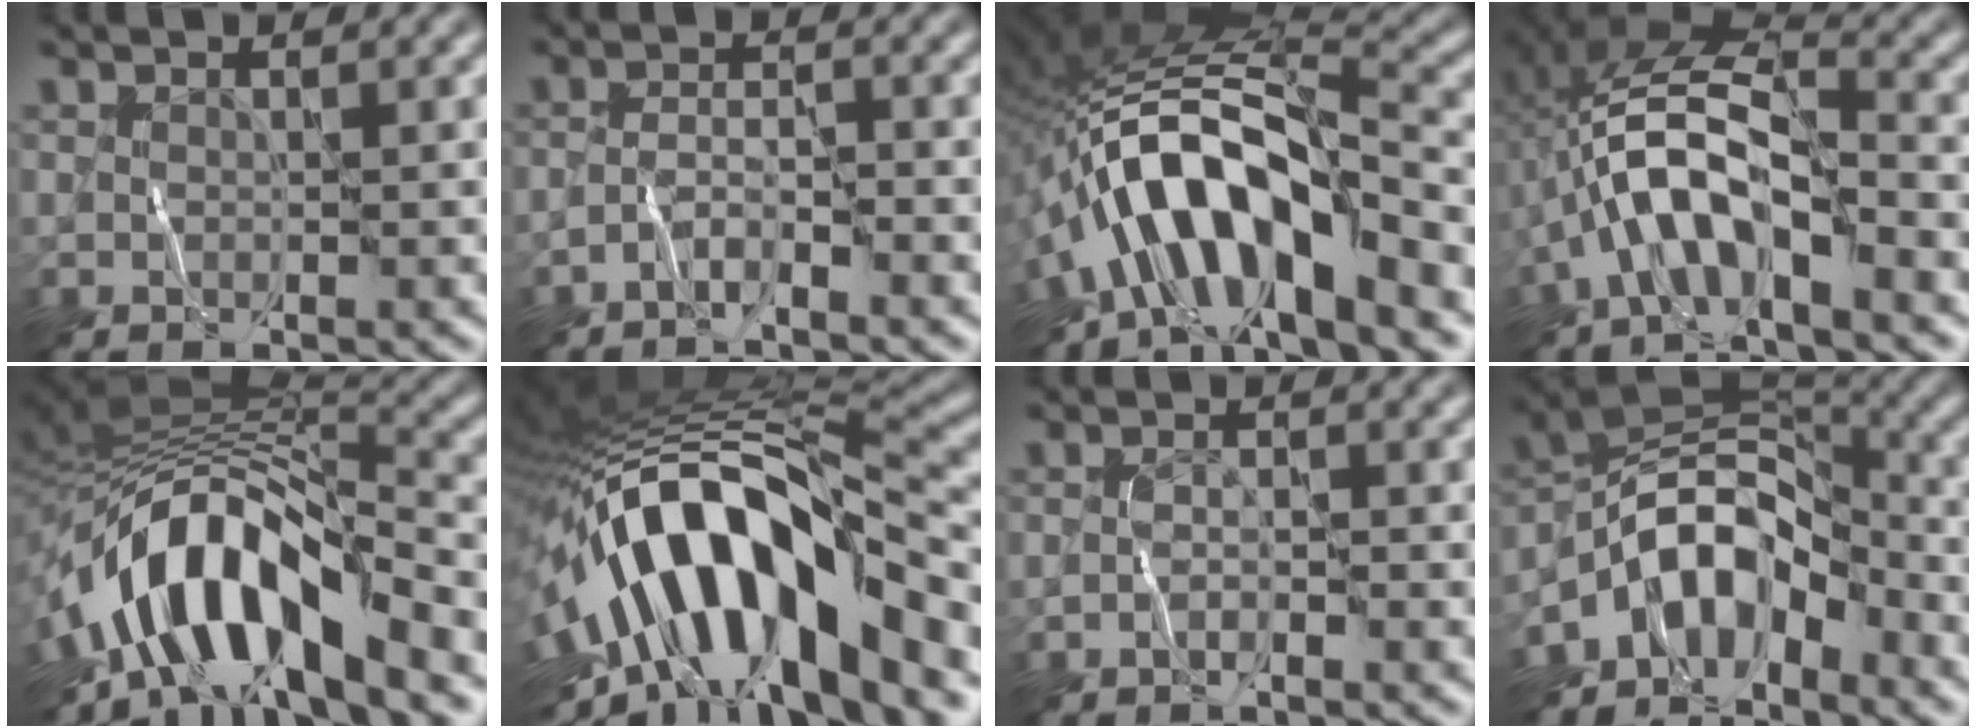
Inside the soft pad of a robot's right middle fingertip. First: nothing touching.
{"total": 1.8, "force": [-1.5, 0.2, 0.9], "torque": [-0.020, 0.007, -0.036]}
{"total": 10.8, "force": [-4.9, 3.7, 8.9], "torque": [-0.136, 0.018, -0.094]}
{"total": 7.9, "force": [-3.3, 2.8, 6.6], "torque": [-0.128, 0.018, -0.069]}
{"total": 10.3, "force": [-5.6, 4.0, 7.7], "torque": [-0.115, 0.014, -0.105]}
{"total": 15.5, "force": [-3.7, 6.1, 13.7], "torque": [-0.211, 0.031, -0.068]}
{"total": 0.7, "force": [-0.6, 0.1, 0.4], "torque": [-0.008, 0.004, -0.014]}
{"total": 7.6, "force": [-4.6, 4.3, 4.4], "torque": [-0.051, 0.010, -0.100]}